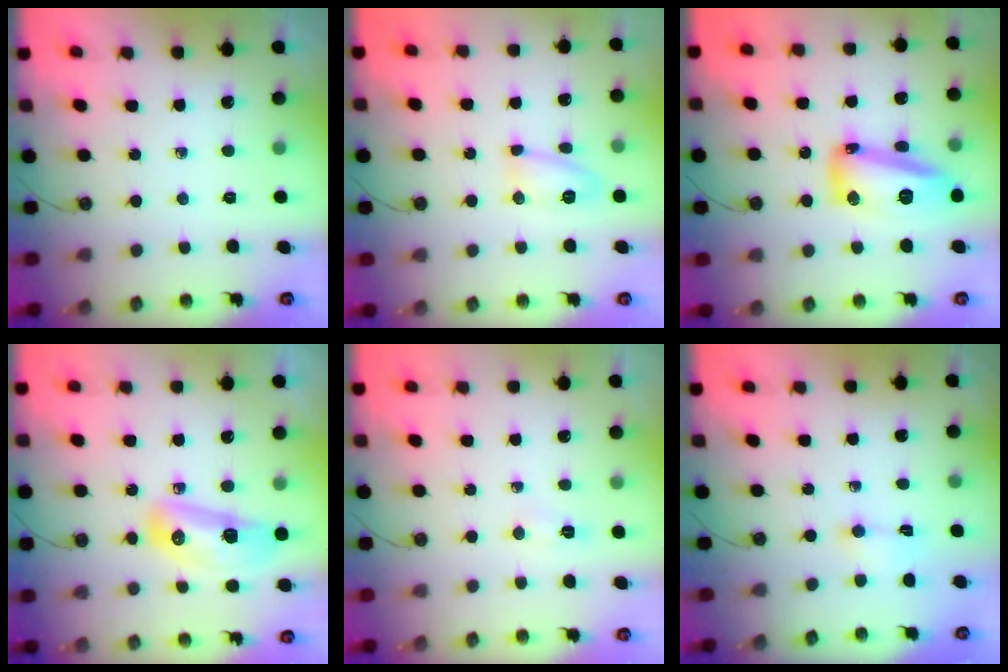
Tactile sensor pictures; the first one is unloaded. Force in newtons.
{"total": 7.3, "press": 7.3, "slide": 0.5}
{"total": 23.5, "press": 20.6, "slide": 11.3}
{"total": 14.2, "press": 12.9, "slide": 6.0}
{"total": 3.6, "press": 3.6, "slide": 0.5}
{"total": 1.9, "press": 1.7, "slide": 0.7}